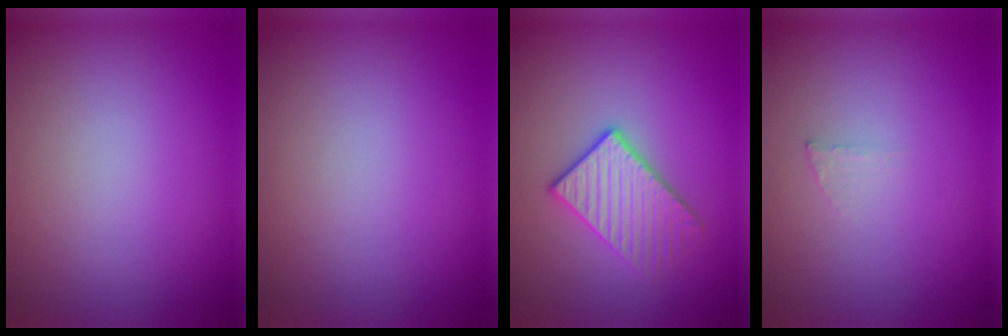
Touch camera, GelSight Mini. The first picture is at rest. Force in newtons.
{"total": 0.0}
{"total": 3.0, "press": 2.9, "slide": 0.8}
{"total": 0.6, "press": 0.6, "slide": 0.1}